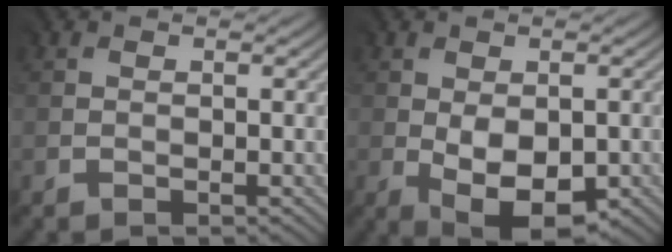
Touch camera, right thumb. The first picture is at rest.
{"total": 7.7, "force": [-2.1, 4.4, 6.0], "torque": [-0.107, -0.024, -0.027]}